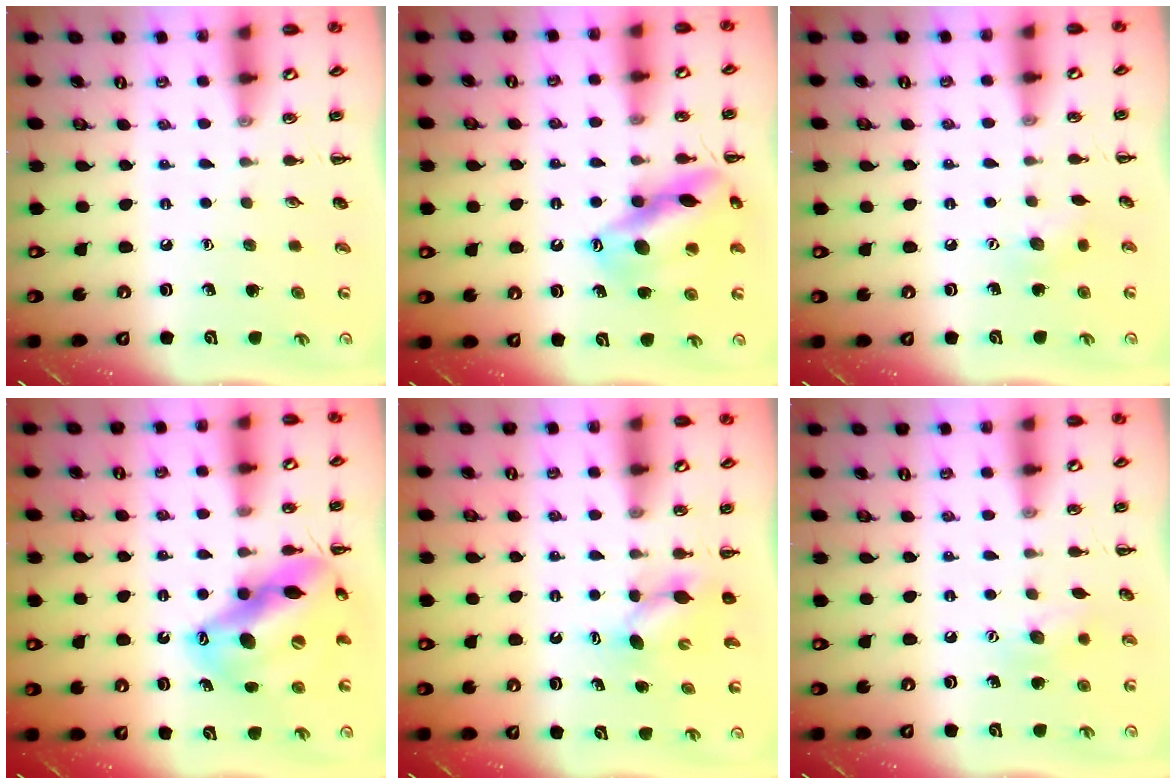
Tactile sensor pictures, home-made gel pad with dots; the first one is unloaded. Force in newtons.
{"total": 16.2, "press": 16.0, "slide": 2.5}
{"total": 6.7, "press": 6.5, "slide": 1.7}
{"total": 18.4, "press": 17.7, "slide": 5.1}
{"total": 4.4, "press": 4.3, "slide": 0.6}
{"total": 8.5, "press": 8.4, "slide": 1.1}